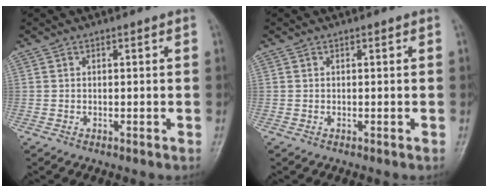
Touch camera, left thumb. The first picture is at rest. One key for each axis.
{"total": 0.0}